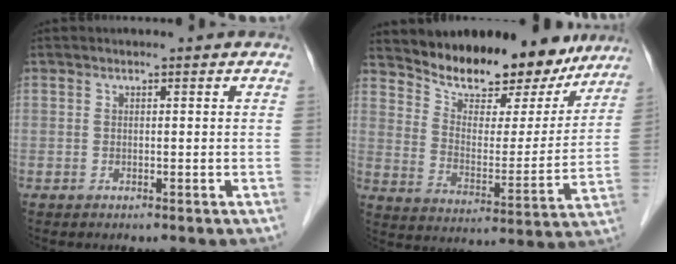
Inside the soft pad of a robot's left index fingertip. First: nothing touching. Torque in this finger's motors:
{"motor_torque": [0.37, -0.52, 0.72, 0.12]}